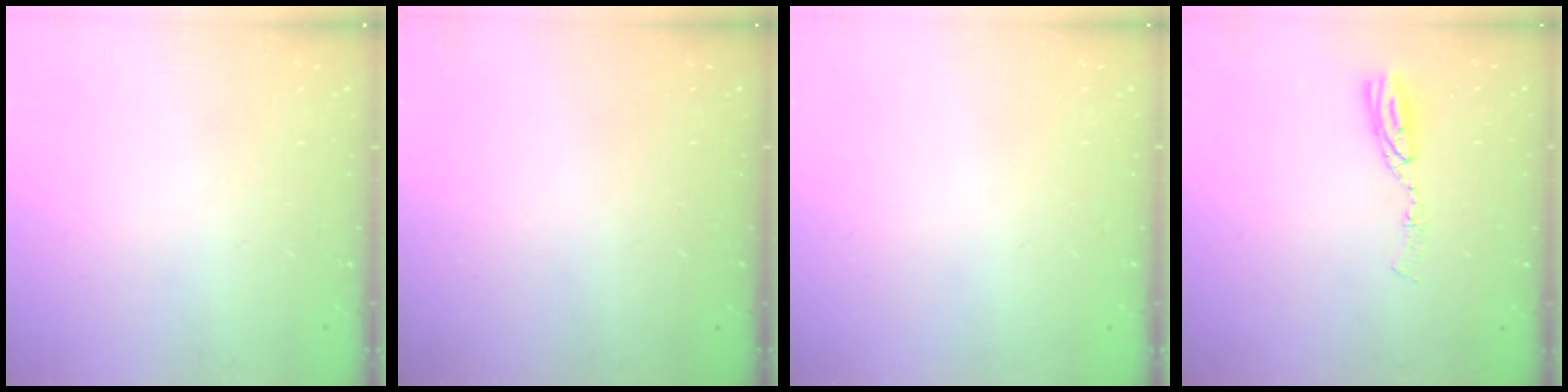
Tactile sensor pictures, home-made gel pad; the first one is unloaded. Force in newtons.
{"total": 0.0}
{"total": 2.8, "press": 2.2, "slide": 1.7}
{"total": 5.0, "press": 5.0, "slide": 0.2}